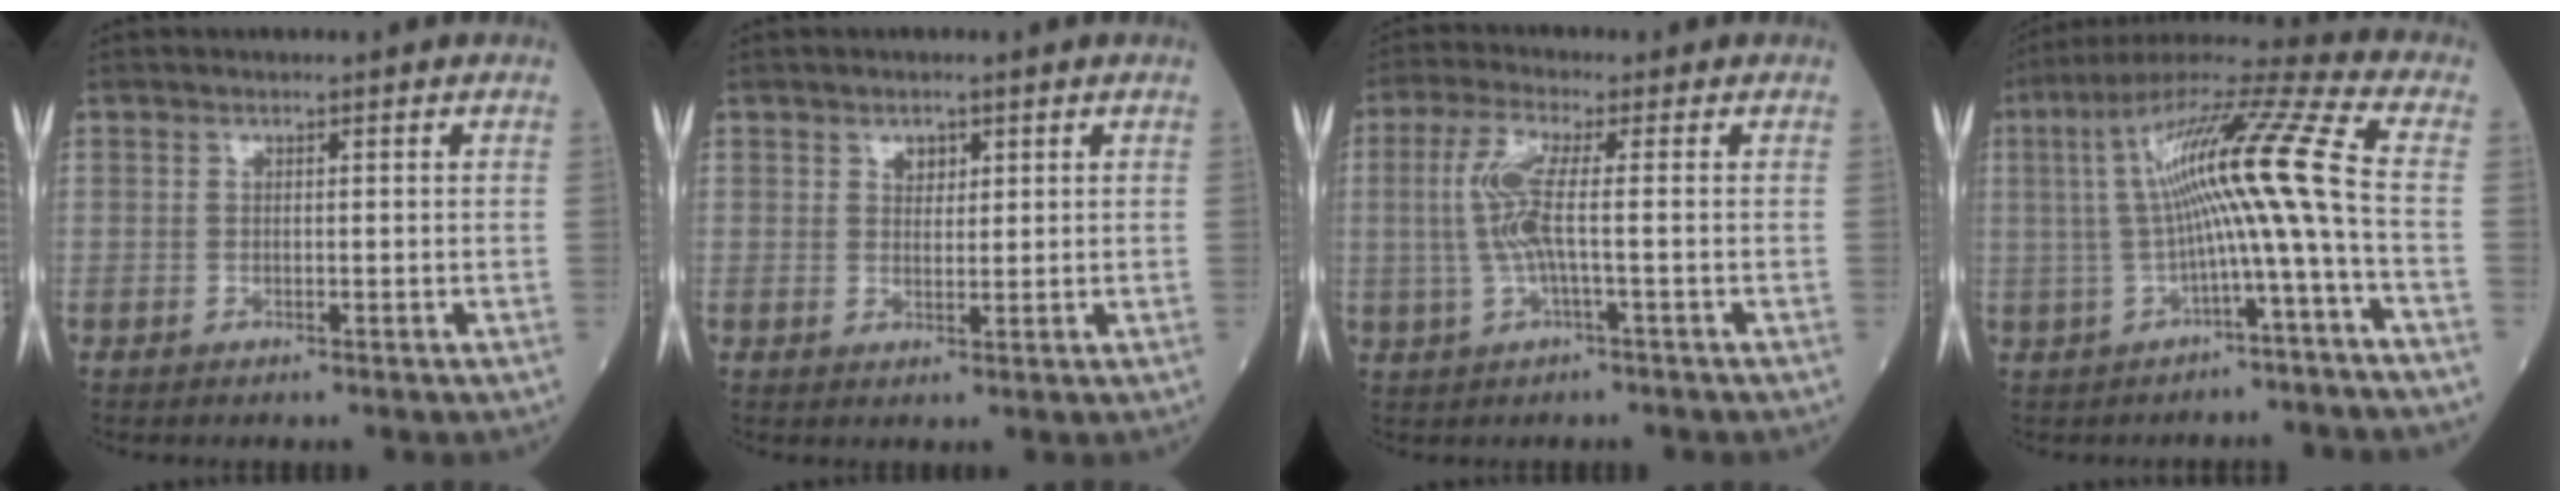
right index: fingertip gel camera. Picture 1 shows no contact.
{"total": 1.9, "force": [1.1, 1.2, 1.0], "torque": [-0.016, 0.000, 0.020]}
{"total": 5.9, "force": [0.1, 0.5, 5.8], "torque": [-0.131, 0.010, 0.002]}
{"total": 14.0, "force": [-0.5, -0.9, 14.0], "torque": [-0.246, 0.038, -0.013]}